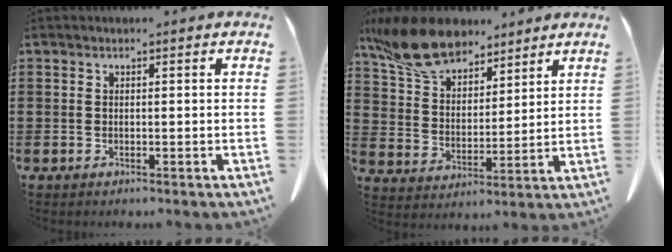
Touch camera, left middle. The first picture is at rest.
{"total": 11.6, "force": [9.4, 4.5, 5.1], "torque": [-0.127, -0.030, 0.179]}